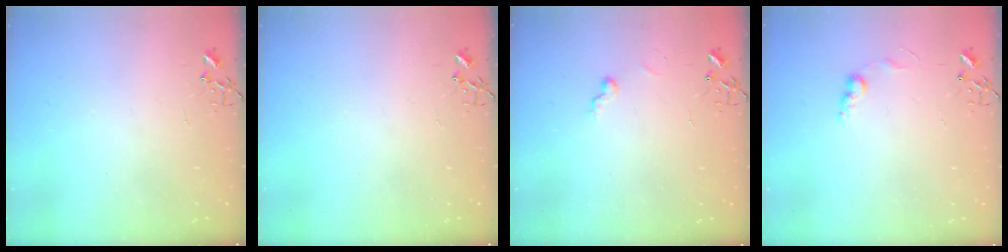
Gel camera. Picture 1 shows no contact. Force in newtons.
{"total": 0.0}
{"total": 6.2, "press": 6.2, "slide": 0.5}
{"total": 6.6, "press": 6.6, "slide": 0.3}